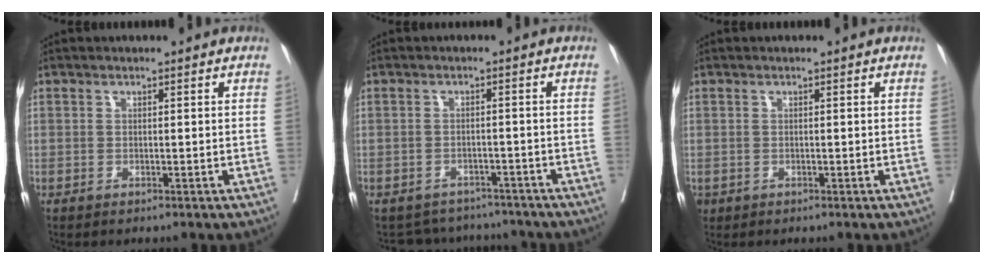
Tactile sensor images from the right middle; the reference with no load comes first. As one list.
[{"total": 7.5, "force": [-7.0, 2.5, -0.1], "torque": [0.002, 0.017, -0.086]}, {"total": 0.9, "force": [-0.4, 0.8, 0.2], "torque": [-0.012, 0.001, -0.002]}]